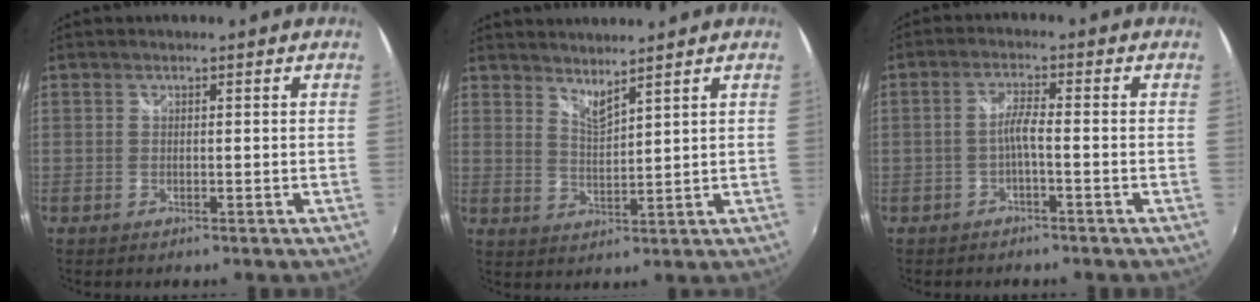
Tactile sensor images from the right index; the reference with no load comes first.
{"total": 4.2, "force": [3.9, -0.2, 1.5], "torque": [-0.026, -0.007, 0.063]}
{"total": 2.8, "force": [-1.4, -0.1, 2.4], "torque": [-0.051, 0.004, -0.027]}